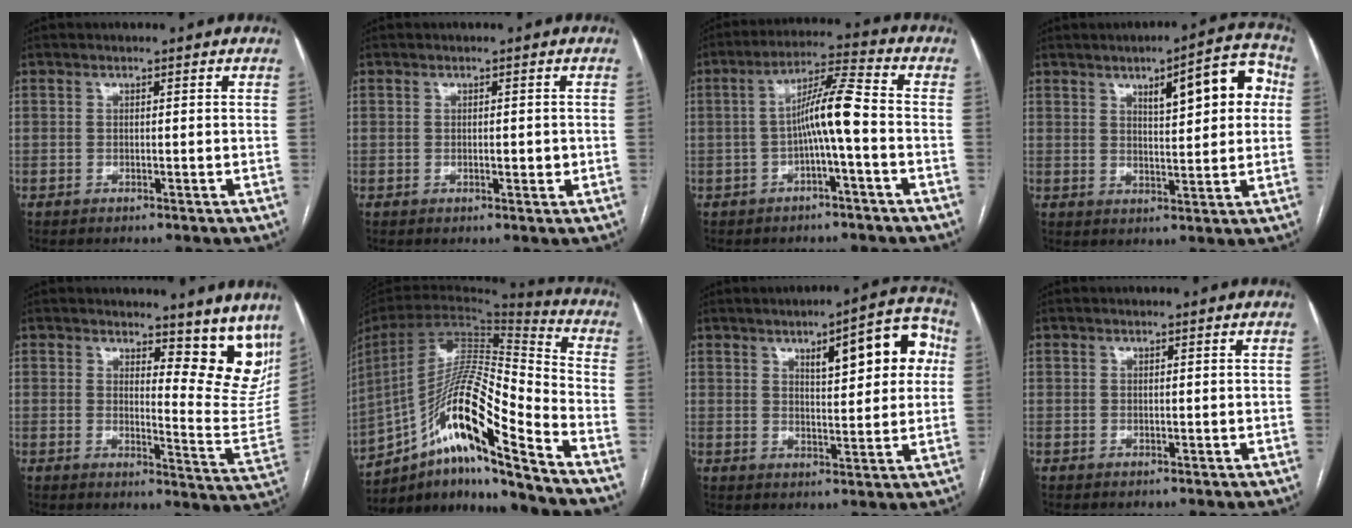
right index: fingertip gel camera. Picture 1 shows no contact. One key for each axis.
{"total": 1.4, "fx": -0.1, "fy": 0.7, "fz": 1.2, "tx": -0.017, "ty": -0.001, "tz": 0.000}
{"total": 7.6, "fx": -1.4, "fy": 0.0, "fz": 7.5, "tx": -0.135, "ty": 0.023, "tz": -0.026}
{"total": 10.5, "fx": 3.3, "fy": 2.7, "fz": 9.6, "tx": -0.125, "ty": 0.024, "tz": 0.044}
{"total": 11.8, "fx": 10.1, "fy": 3.3, "fz": 5.0, "tx": -0.029, "ty": -0.048, "tz": 0.102}
{"total": 20.3, "fx": -12.6, "fy": 1.0, "fz": 15.9, "tx": -0.300, "ty": 0.005, "tz": -0.229}
{"total": 11.7, "fx": 4.0, "fy": 3.4, "fz": 10.4, "tx": -0.127, "ty": 0.025, "tz": 0.052}
{"total": 0.0}